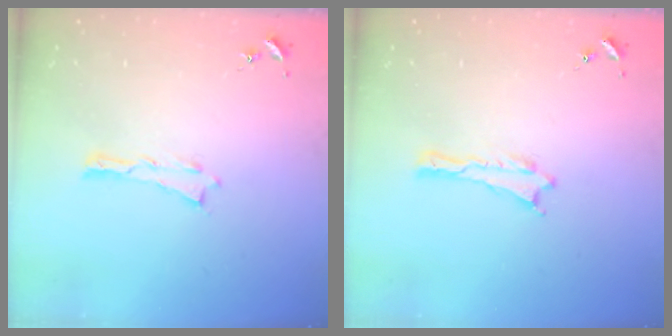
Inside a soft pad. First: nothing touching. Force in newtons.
{"total": 0.0}